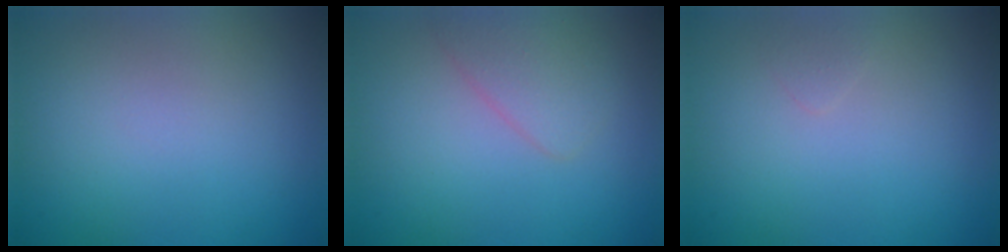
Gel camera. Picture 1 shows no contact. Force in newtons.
{"total": 2.1, "press": 2.1, "slide": 0.1}
{"total": 0.6, "press": 0.6, "slide": 0.0}